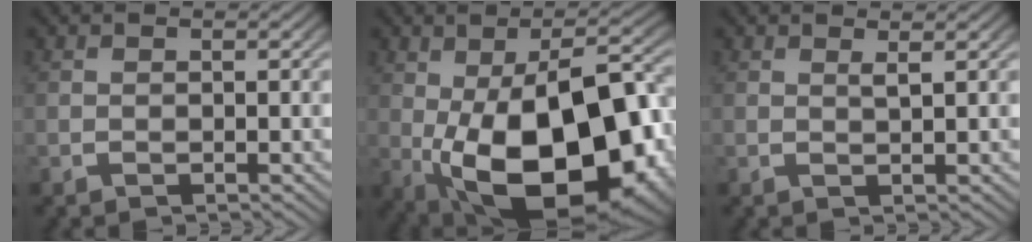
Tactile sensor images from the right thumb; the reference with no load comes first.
{"total": 20.6, "force": [-3.8, 12.1, 16.3], "torque": [-0.293, -0.072, -0.005]}
{"total": 1.1, "force": [0.9, 0.0, 0.6], "torque": [-0.011, 0.000, 0.018]}